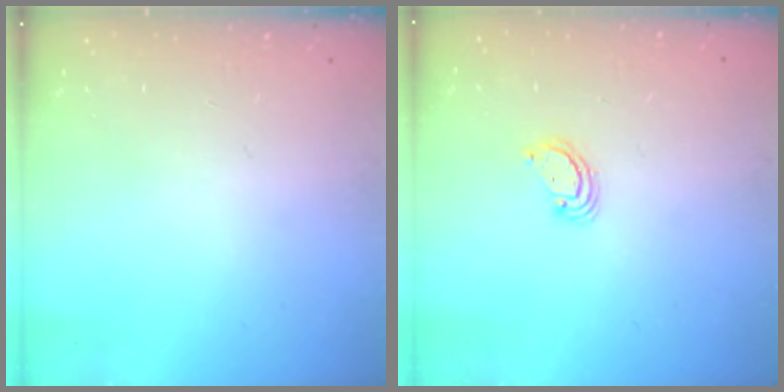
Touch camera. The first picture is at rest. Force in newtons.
{"total": 2.3, "press": 2.3, "slide": 0.1}